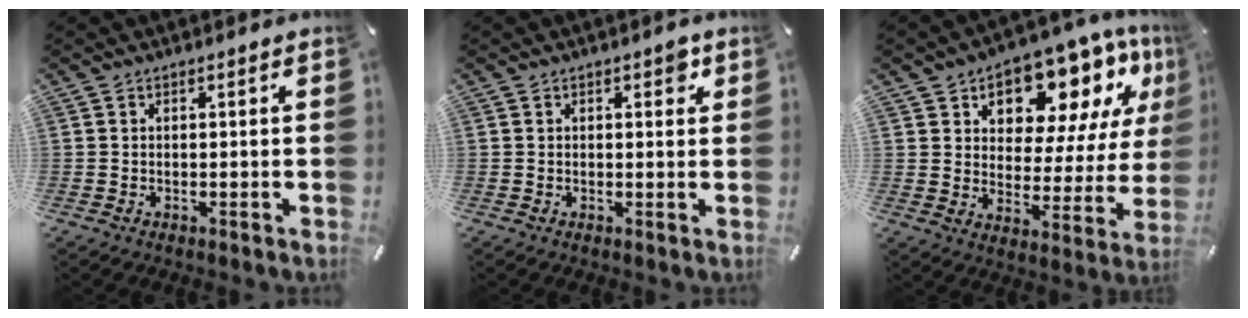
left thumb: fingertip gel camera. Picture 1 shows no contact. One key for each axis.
{"total": 2.0, "fx": 0.8, "fy": 1.1, "fz": 1.4, "tx": -0.007, "ty": -0.004, "tz": 0.008}
{"total": 14.4, "fx": 10.5, "fy": 7.5, "fz": 6.4, "tx": -0.098, "ty": -0.086, "tz": 0.178}